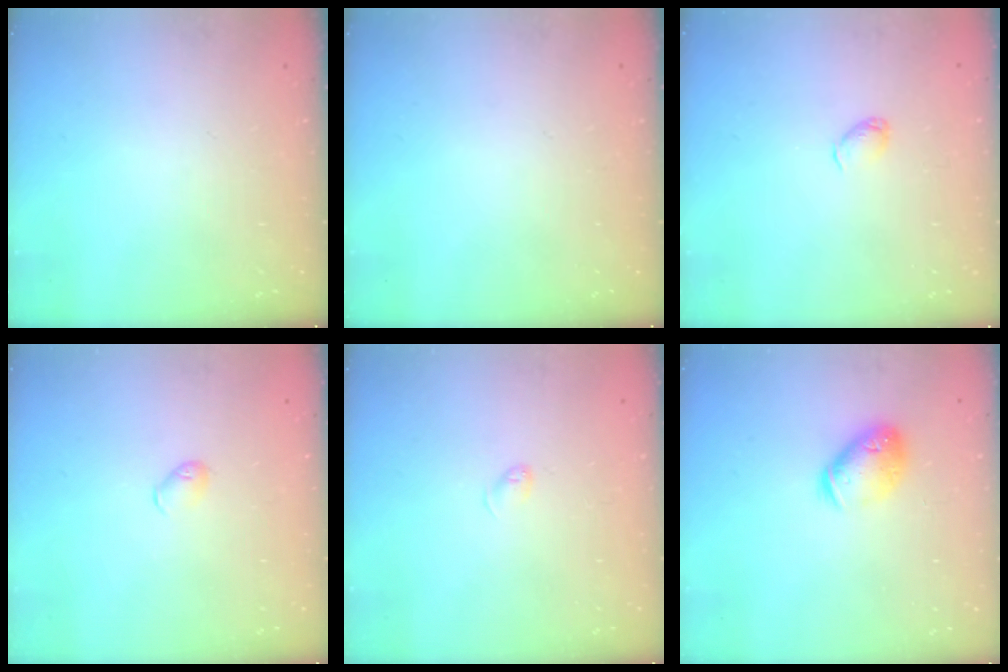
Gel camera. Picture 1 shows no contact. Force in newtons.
{"total": 0.0}
{"total": 2.9, "press": 2.9, "slide": 0.5}
{"total": 4.6, "press": 4.6, "slide": 0.8}
{"total": 3.9, "press": 3.8, "slide": 0.7}
{"total": 10.5, "press": 10.4, "slide": 1.5}